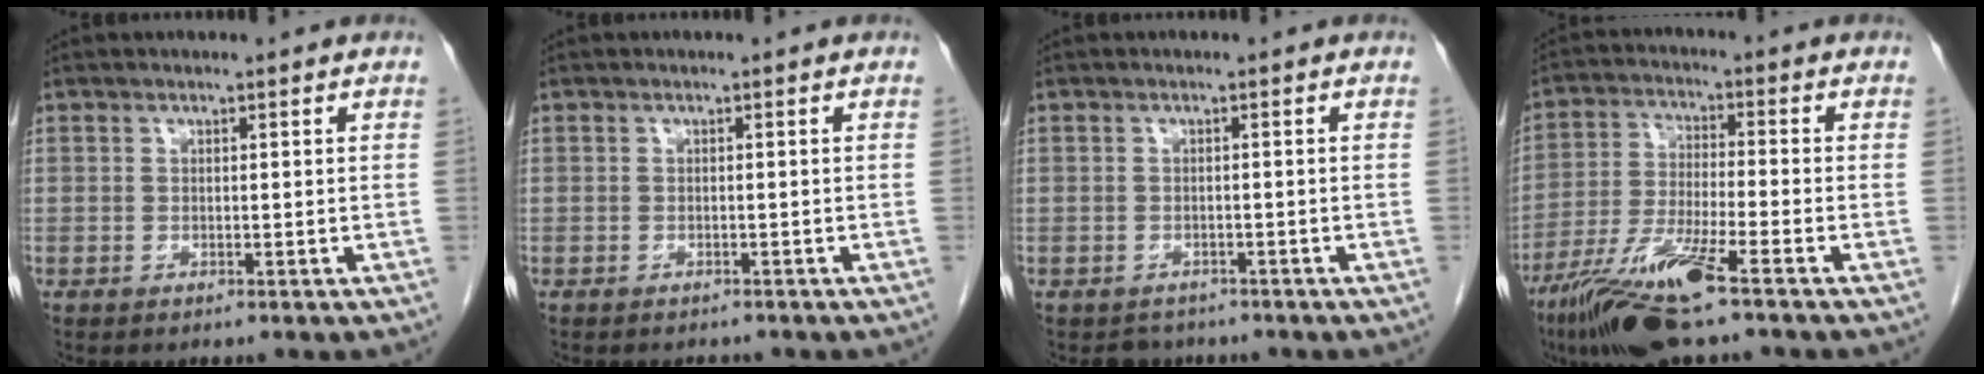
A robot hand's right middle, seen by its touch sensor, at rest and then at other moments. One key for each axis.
{"total": 2.0, "fx": -1.9, "fy": 0.7, "fz": 0.5, "tx": -0.014, "ty": -0.005, "tz": -0.022}
{"total": 2.3, "fx": -2.0, "fy": 1.2, "fz": -0.3, "tx": -0.006, "ty": -0.001, "tz": -0.029}
{"total": 11.8, "fx": -7.4, "fy": 0.3, "fz": 9.2, "tx": -0.187, "ty": -0.030, "tz": -0.138}